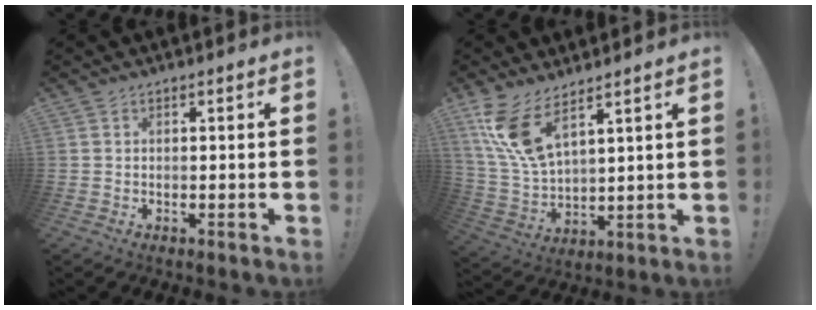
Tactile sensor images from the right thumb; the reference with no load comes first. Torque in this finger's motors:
{"motor_torque": [1.07, 1.29, 0.52, 0.42, 0.25]}